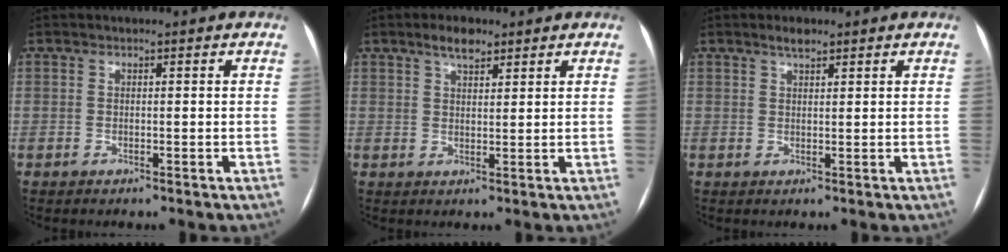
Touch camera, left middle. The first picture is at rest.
{"total": 3.6, "force": [2.6, 1.4, 2.1], "torque": [-0.039, 0.008, 0.044]}
{"total": 1.9, "force": [1.5, 0.6, 1.1], "torque": [-0.022, 0.004, 0.027]}